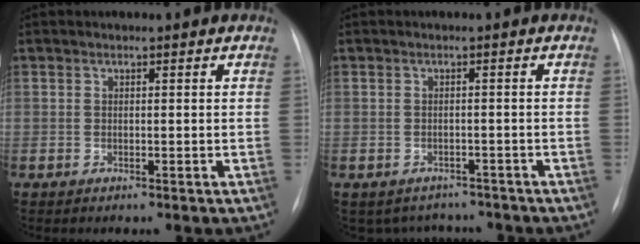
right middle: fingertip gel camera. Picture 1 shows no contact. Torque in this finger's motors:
{"motor_torque": [0.03, -0.12, -0.12, -0.01]}